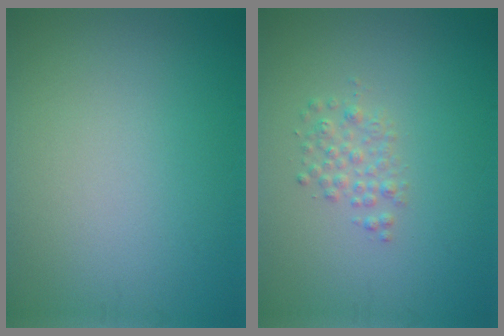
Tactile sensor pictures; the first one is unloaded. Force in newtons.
{"total": 1.5, "press": 1.5, "slide": 0.0}